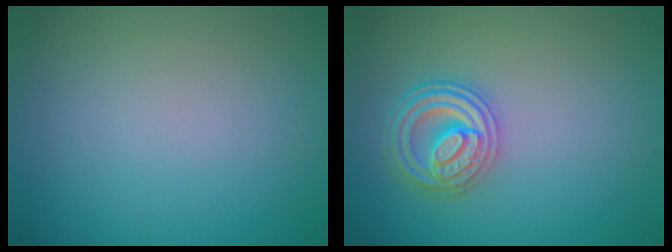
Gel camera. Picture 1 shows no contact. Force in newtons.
{"total": 4.1, "press": 3.7, "slide": 1.6}